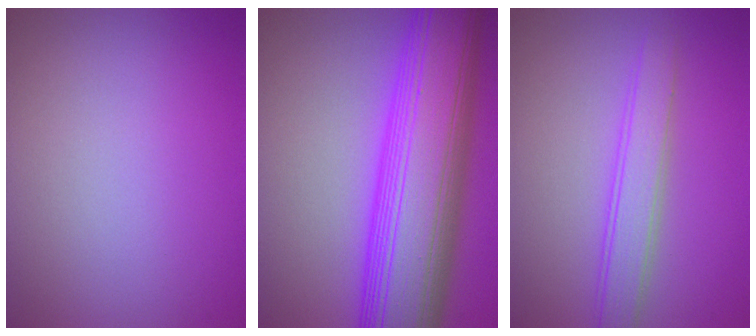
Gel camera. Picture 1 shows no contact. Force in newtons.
{"total": 13.8, "press": 13.8, "slide": 0.3}
{"total": 3.1, "press": 3.1, "slide": 0.0}